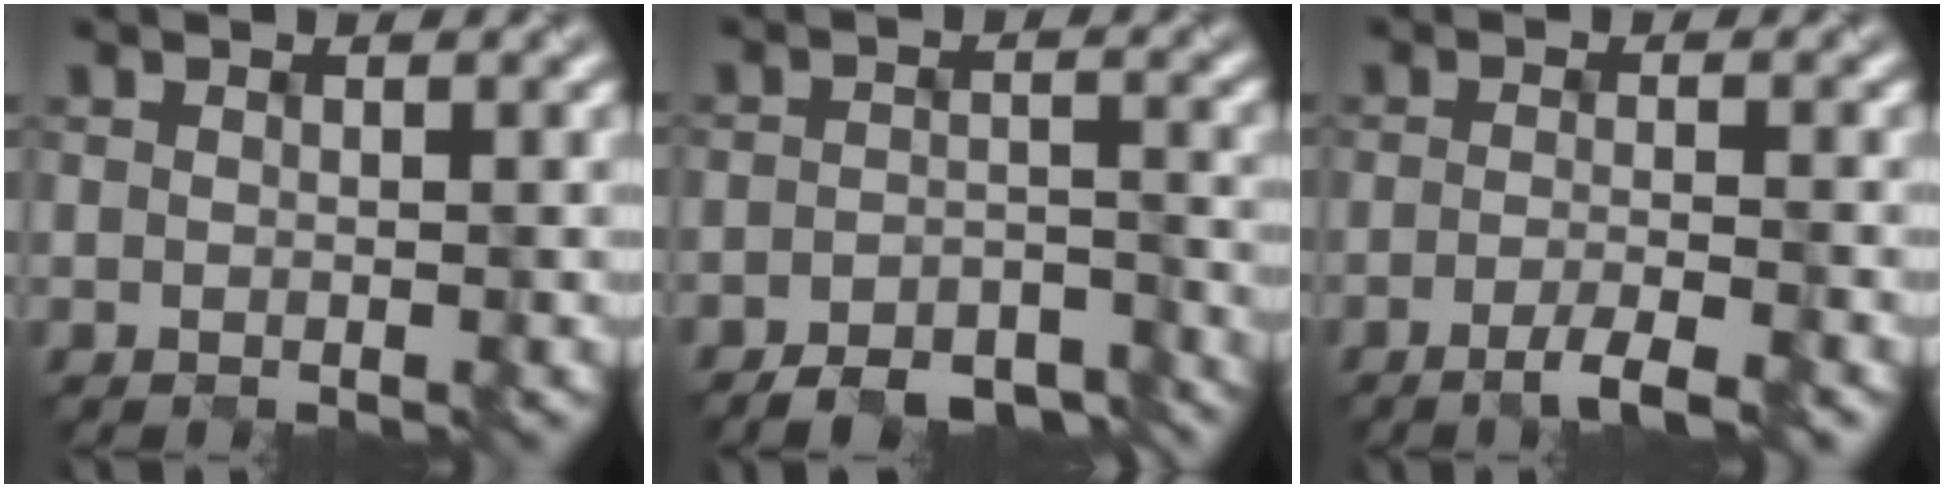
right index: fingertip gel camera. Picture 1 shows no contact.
{"total": 5.1, "force": [-4.7, 1.4, 1.4], "torque": [-0.017, -0.006, -0.068]}
{"total": 2.8, "force": [-1.9, 0.4, 2.1], "torque": [-0.028, -0.003, -0.040]}